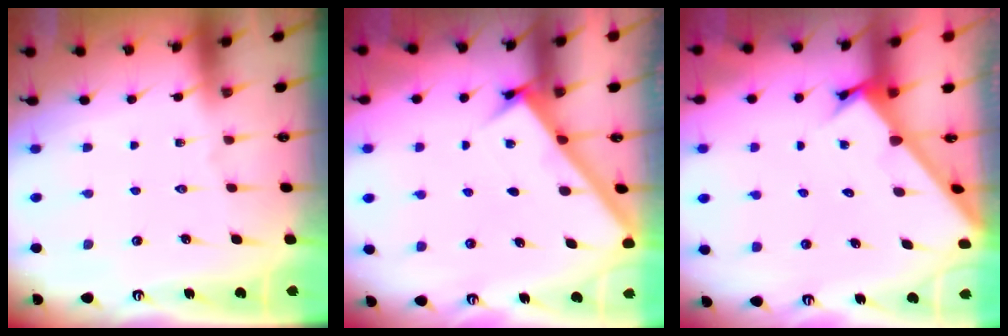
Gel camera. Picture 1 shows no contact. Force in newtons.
{"total": 3.0, "press": 3.0, "slide": 0.2}
{"total": 2.6, "press": 2.6, "slide": 0.2}